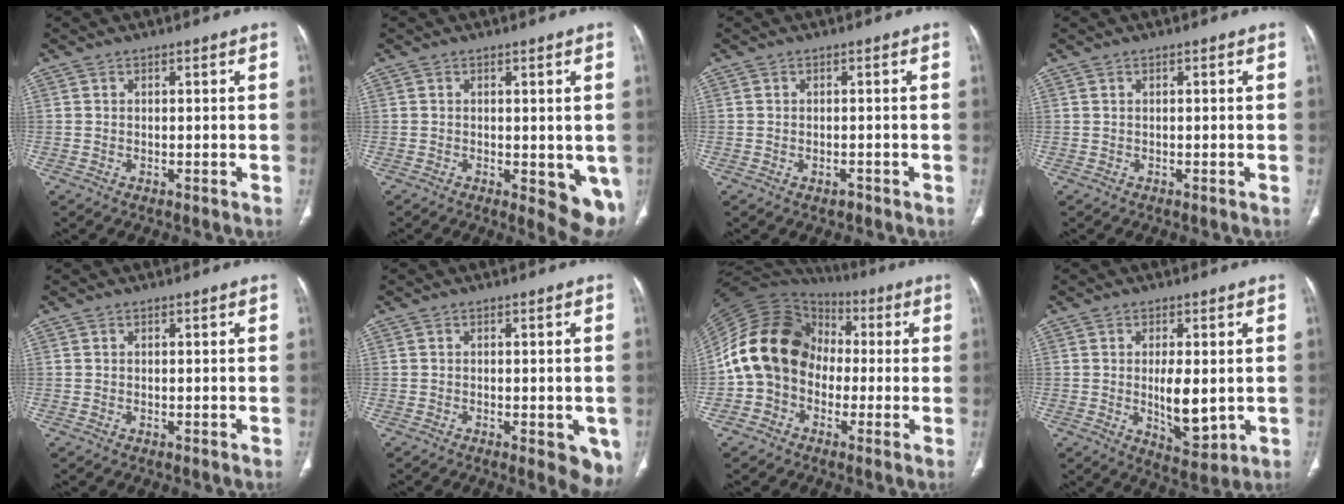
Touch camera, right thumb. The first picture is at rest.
{"total": 7.9, "force": [-1.4, 3.3, 7.0], "torque": [-0.070, -0.017, -0.014]}
{"total": 1.2, "force": [-0.7, 0.7, 0.7], "torque": [-0.009, 0.006, -0.007]}
{"total": 0.0}
{"total": 0.0}
{"total": 6.5, "force": [-2.3, 2.4, 5.6], "torque": [-0.050, -0.010, -0.028]}
{"total": 16.3, "force": [-1.1, 13.5, 9.1], "torque": [-0.150, 0.043, -0.029]}
{"total": 8.5, "force": [-0.3, 3.7, 7.6], "torque": [-0.109, -0.018, 0.008]}